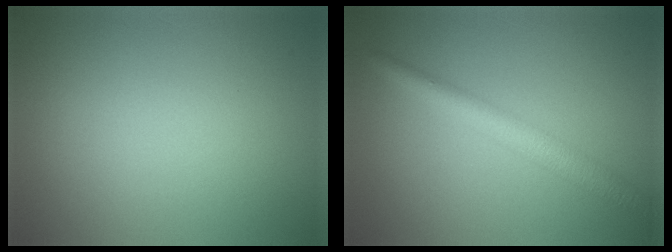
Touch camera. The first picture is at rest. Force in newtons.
{"total": 3.6, "press": 3.6, "slide": 0.1}